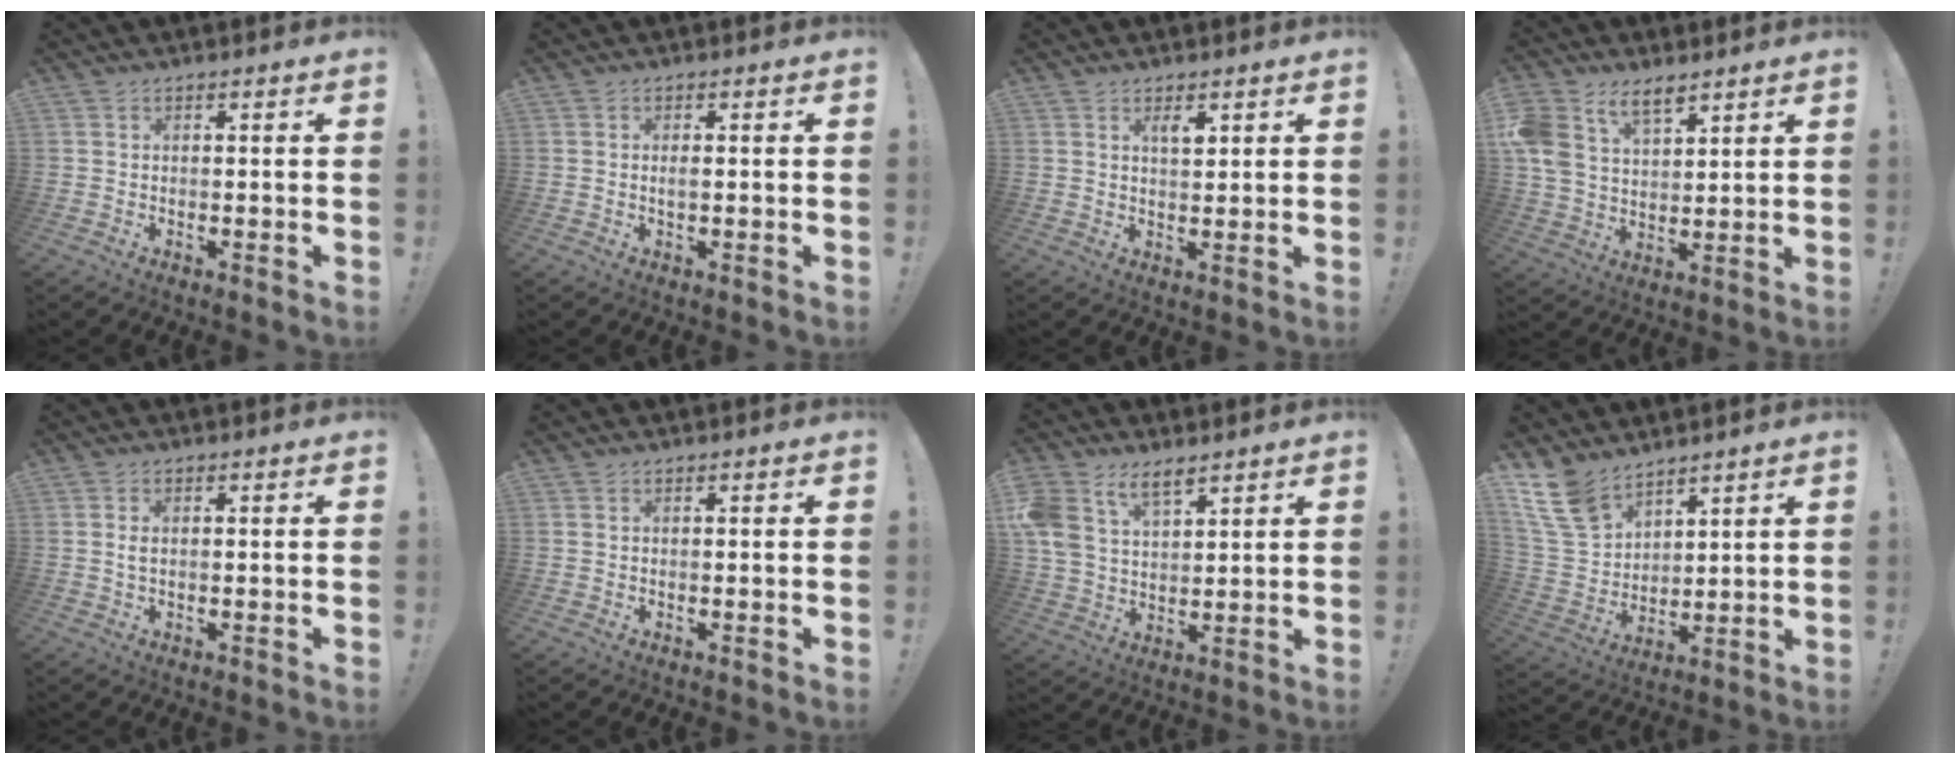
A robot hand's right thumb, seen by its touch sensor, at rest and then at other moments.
{"total": 1.1, "force": [0.1, 0.3, 1.1], "torque": [-0.013, -0.002, -0.001]}
{"total": 3.2, "force": [1.9, 1.3, 2.2], "torque": [-0.023, -0.014, 0.028]}
{"total": 11.5, "force": [7.5, 6.8, 5.6], "torque": [-0.112, -0.030, 0.149]}
{"total": 1.5, "force": [0.2, 0.7, 1.3], "torque": [-0.018, 0.001, 0.002]}
{"total": 0.0}
{"total": 10.7, "force": [6.9, 6.1, 5.5], "torque": [-0.105, -0.027, 0.137]}
{"total": 14.1, "force": [10.3, 7.8, 5.7], "torque": [-0.128, -0.058, 0.203]}